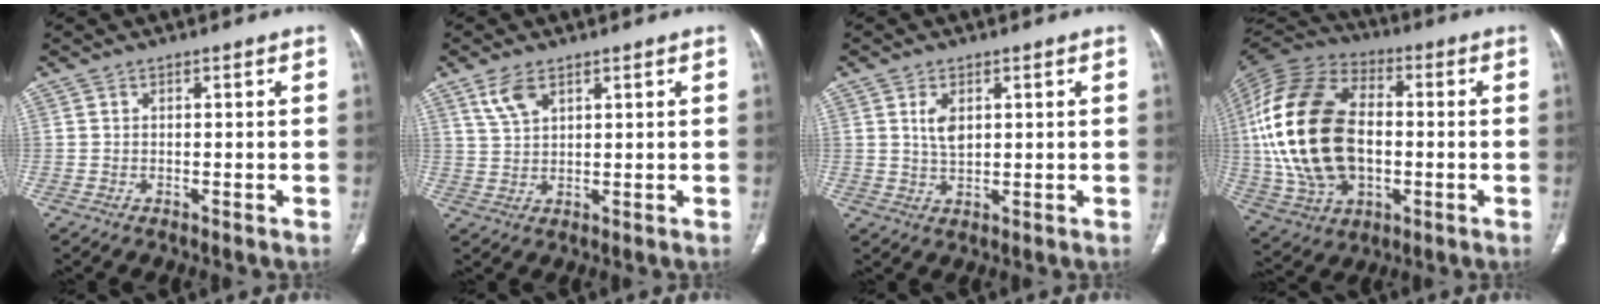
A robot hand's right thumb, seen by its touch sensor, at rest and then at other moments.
{"total": 4.8, "force": [2.9, 2.4, 2.9], "torque": [-0.058, -0.007, 0.065]}
{"total": 4.2, "force": [1.3, 2.4, 3.2], "torque": [-0.053, -0.009, 0.029]}
{"total": 26.2, "force": [-0.1, 16.7, 20.2], "torque": [-0.402, 0.005, 0.005]}